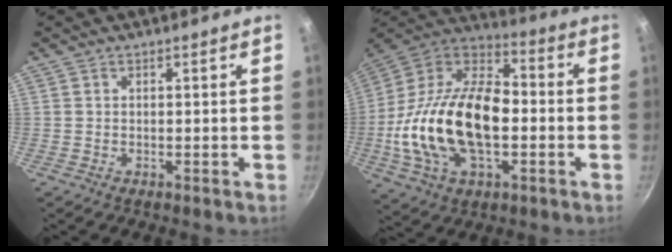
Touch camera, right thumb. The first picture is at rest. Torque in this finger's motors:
{"motor_torque": [-0.36, 2.00, 2.07, -0.70, 0.61]}